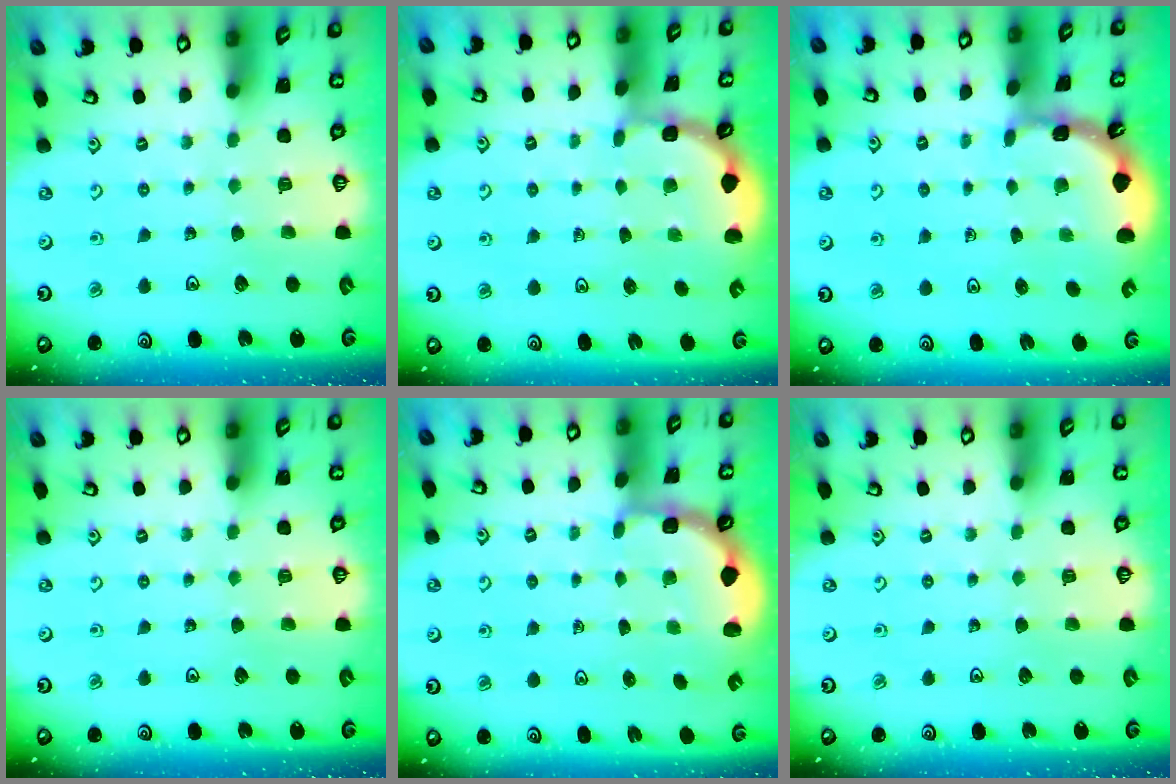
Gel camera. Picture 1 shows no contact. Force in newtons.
{"total": 1.5, "press": 1.5, "slide": 0.2}
{"total": 2.0, "press": 2.0, "slide": 0.1}
{"total": 0.0}
{"total": 2.4, "press": 1.7, "slide": 1.7}
{"total": 0.0}